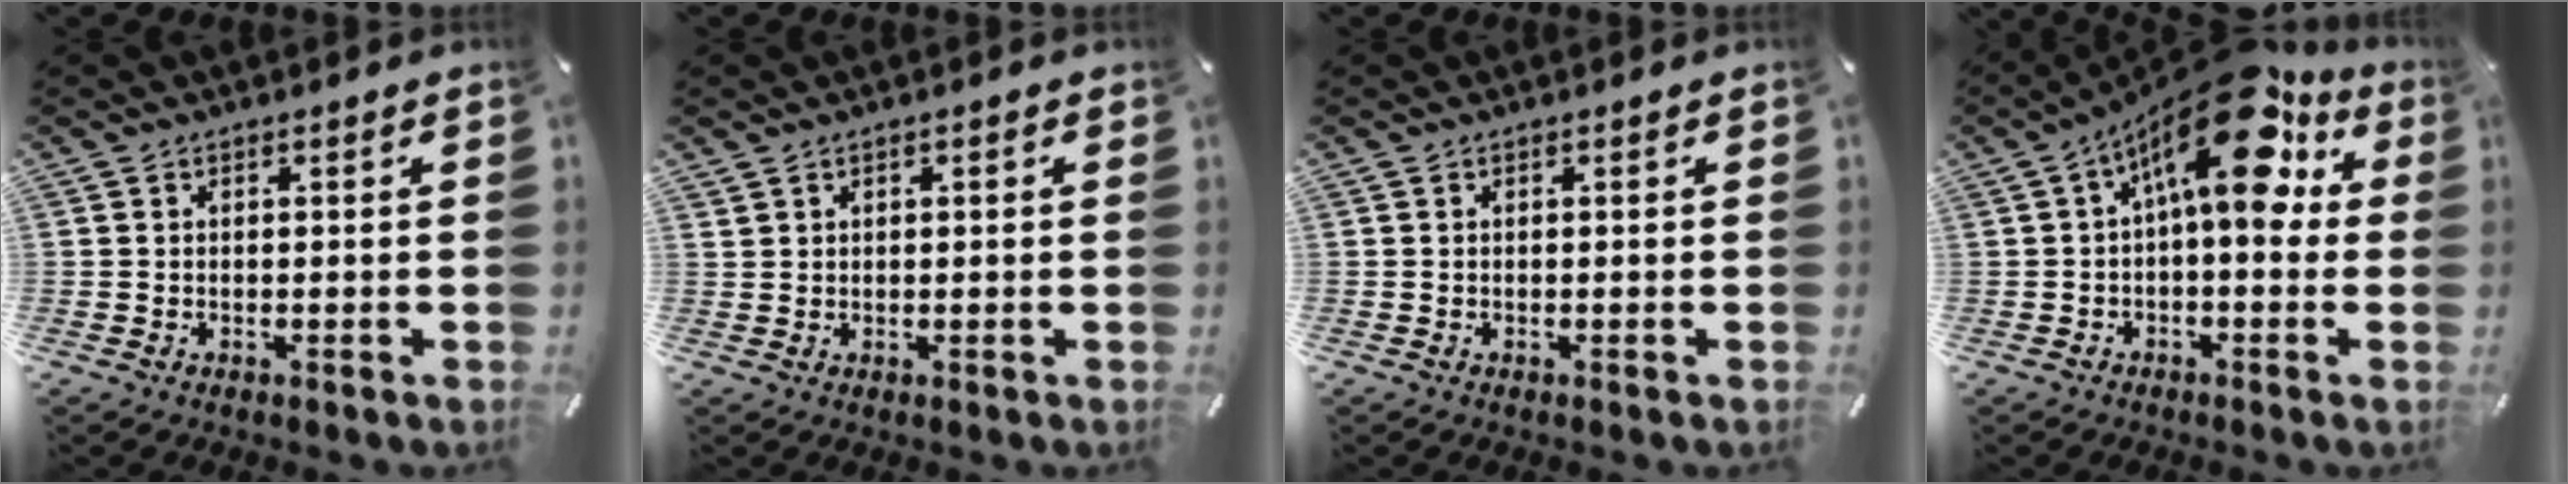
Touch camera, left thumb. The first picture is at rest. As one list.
[{"total": 1.0, "force": [0.6, 0.7, 0.2], "torque": [-0.005, 0.000, 0.012]}, {"total": 0.0}, {"total": 17.7, "force": [6.9, 7.5, 14.5], "torque": [-0.219, -0.041, 0.108]}]